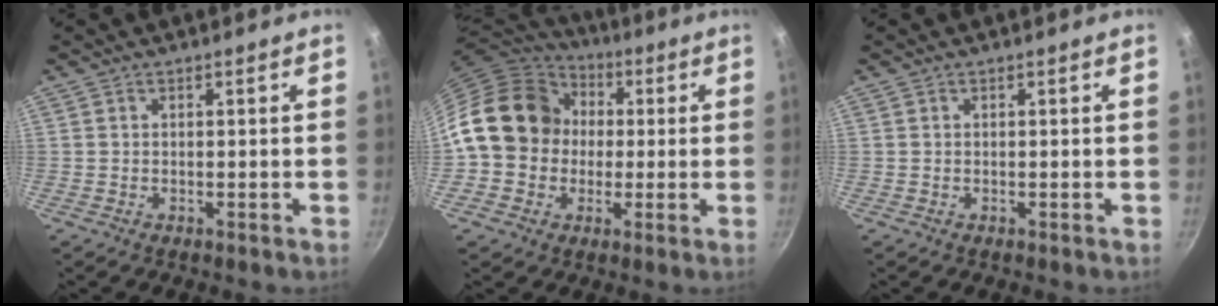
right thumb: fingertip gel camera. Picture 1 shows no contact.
{"total": 17.1, "force": [1.0, 14.7, 8.7], "torque": [-0.122, 0.038, 0.007]}
{"total": 0.0}